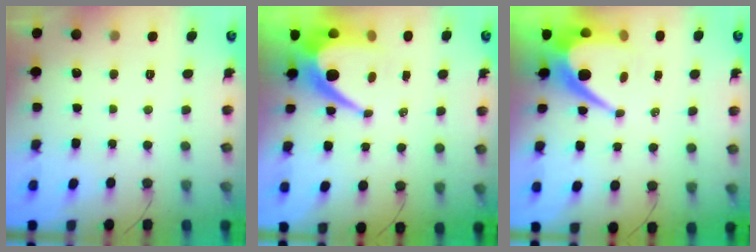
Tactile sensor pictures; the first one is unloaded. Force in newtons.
{"total": 12.5, "press": 12.4, "slide": 1.1}
{"total": 11.8, "press": 11.8, "slide": 0.9}